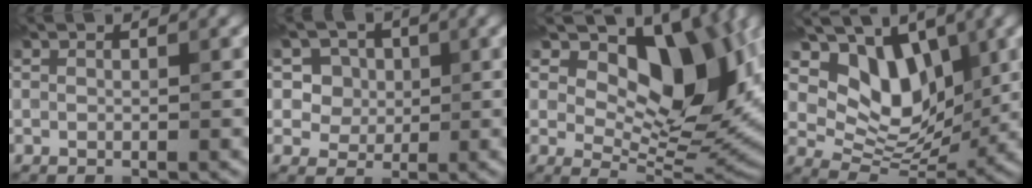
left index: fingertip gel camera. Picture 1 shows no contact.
{"total": 5.8, "force": [2.7, 4.7, 2.0], "torque": [-0.035, 0.010, 0.032]}
{"total": 12.4, "force": [4.9, 6.9, 9.0], "torque": [-0.119, 0.001, 0.082]}
{"total": 8.2, "force": [3.5, 5.6, 4.9], "torque": [-0.075, -0.011, 0.057]}